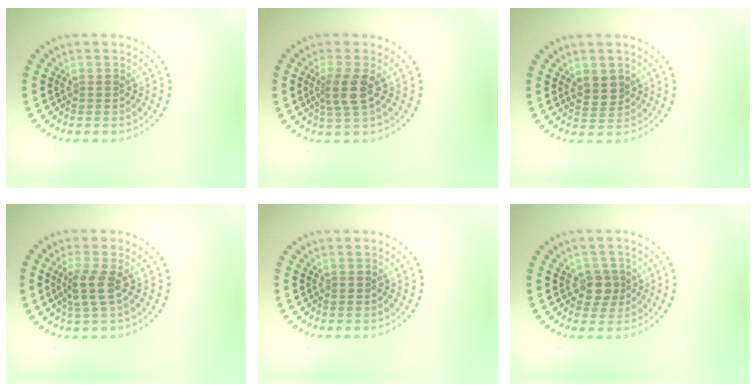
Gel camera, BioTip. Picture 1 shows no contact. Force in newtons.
{"total": 2.7, "press": 2.2, "slide": 1.5}
{"total": 2.0, "press": 1.8, "slide": 0.8}
{"total": 2.5, "press": 1.9, "slide": 1.6}
{"total": 0.0}
{"total": 2.1, "press": 1.9, "slide": 1.0}